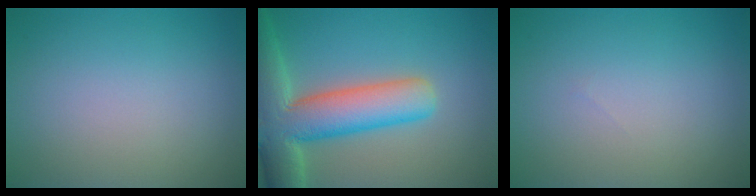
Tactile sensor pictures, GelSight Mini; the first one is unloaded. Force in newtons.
{"total": 10.4, "press": 10.4, "slide": 0.8}
{"total": 0.0}